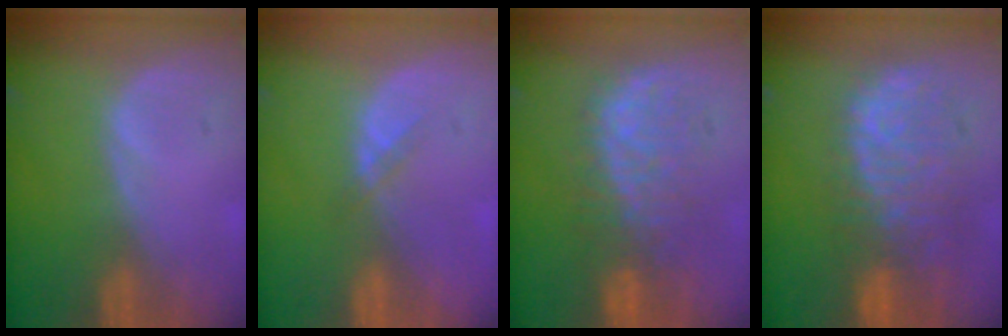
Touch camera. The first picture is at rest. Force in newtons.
{"total": 1.4, "press": 1.1, "slide": 0.8}
{"total": 8.7, "press": 8.6, "slide": 1.6}
{"total": 11.1, "press": 9.6, "slide": 5.6}